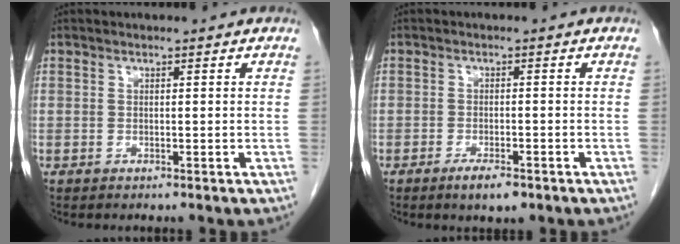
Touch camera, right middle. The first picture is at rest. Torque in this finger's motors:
{"motor_torque": [0.64, -0.44, 0.10, 0.03]}